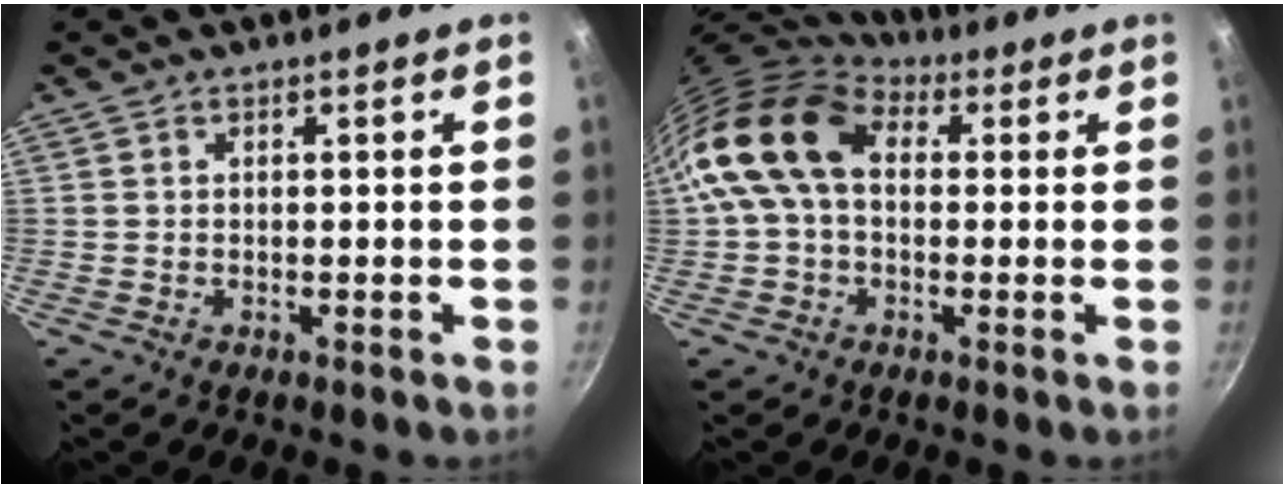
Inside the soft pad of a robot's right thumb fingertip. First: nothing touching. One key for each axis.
{"total": 14.0, "fx": 2.3, "fy": 9.6, "fz": 9.9, "tx": -0.159, "ty": 0.017, "tz": 0.022}